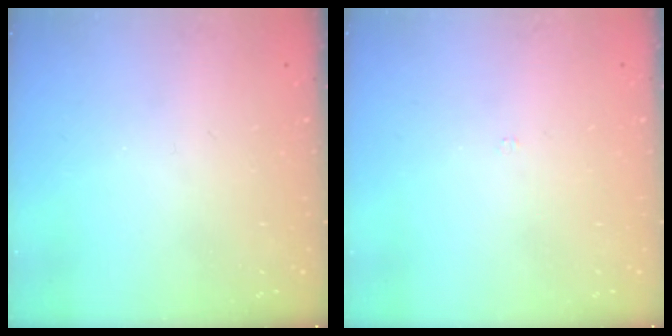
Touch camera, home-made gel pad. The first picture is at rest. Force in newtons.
{"total": 1.8, "press": 1.7, "slide": 0.3}